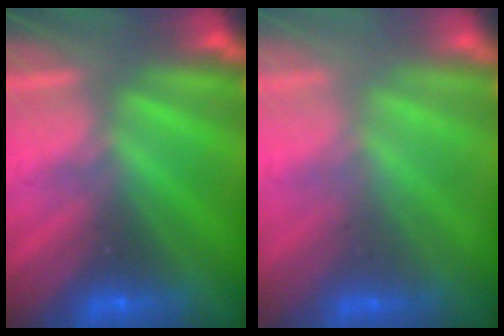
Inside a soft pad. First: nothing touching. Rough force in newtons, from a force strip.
{"total": 2.2}